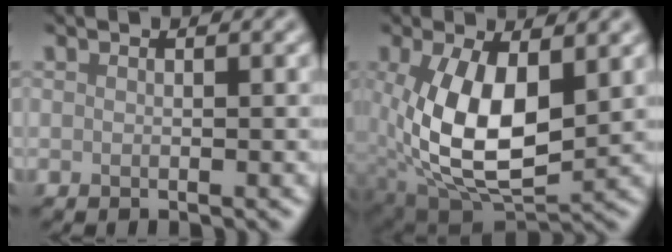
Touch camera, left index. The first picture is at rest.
{"total": 9.6, "force": [0.9, 5.2, 8.0], "torque": [-0.172, -0.018, 0.028]}